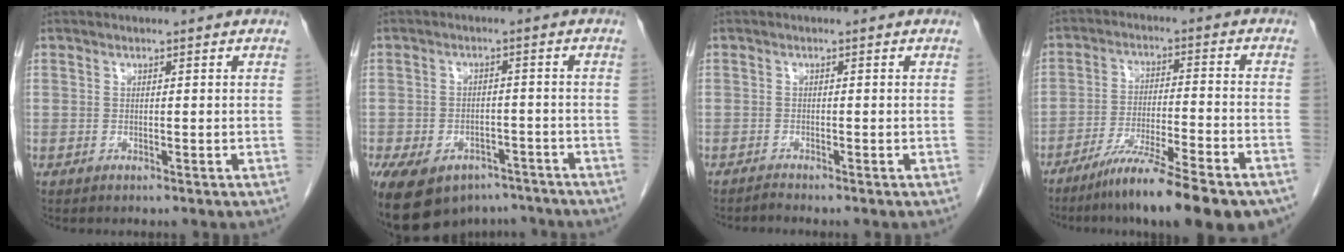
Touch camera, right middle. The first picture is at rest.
{"total": 15.5, "force": [-10.2, 9.6, 6.7], "torque": [-0.156, 0.000, -0.136]}
{"total": 0.7, "force": [-0.7, -0.3, -0.1], "torque": [0.003, -0.004, -0.012]}
{"total": 17.3, "force": [-13.4, 1.5, 10.8], "torque": [-0.134, -0.015, -0.209]}